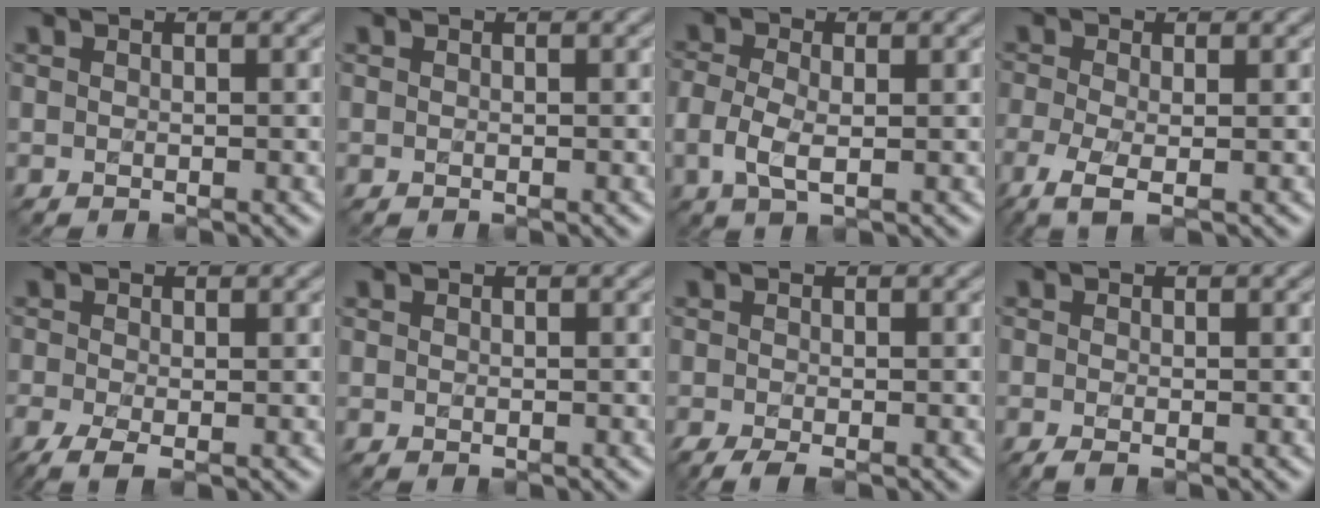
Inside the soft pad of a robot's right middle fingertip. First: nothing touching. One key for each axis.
{"total": 0.0}
{"total": 2.8, "fx": -0.9, "fy": 1.4, "fz": 2.2, "tx": -0.059, "ty": -0.009, "tz": -0.018}
{"total": 3.6, "fx": -2.2, "fy": 0.9, "fz": 2.6, "tx": -0.064, "ty": -0.012, "tz": -0.046}
{"total": 2.6, "fx": -1.4, "fy": 0.8, "fz": 2.1, "tx": -0.051, "ty": -0.009, "tz": -0.028}
{"total": 0.0}
{"total": 1.9, "fx": -1.2, "fy": 0.3, "fz": 1.5, "tx": -0.028, "ty": -0.005, "tz": -0.021}
{"total": 0.9, "fx": -0.5, "fy": 0.1, "fz": 0.7, "tx": -0.015, "ty": -0.006, "tz": -0.008}